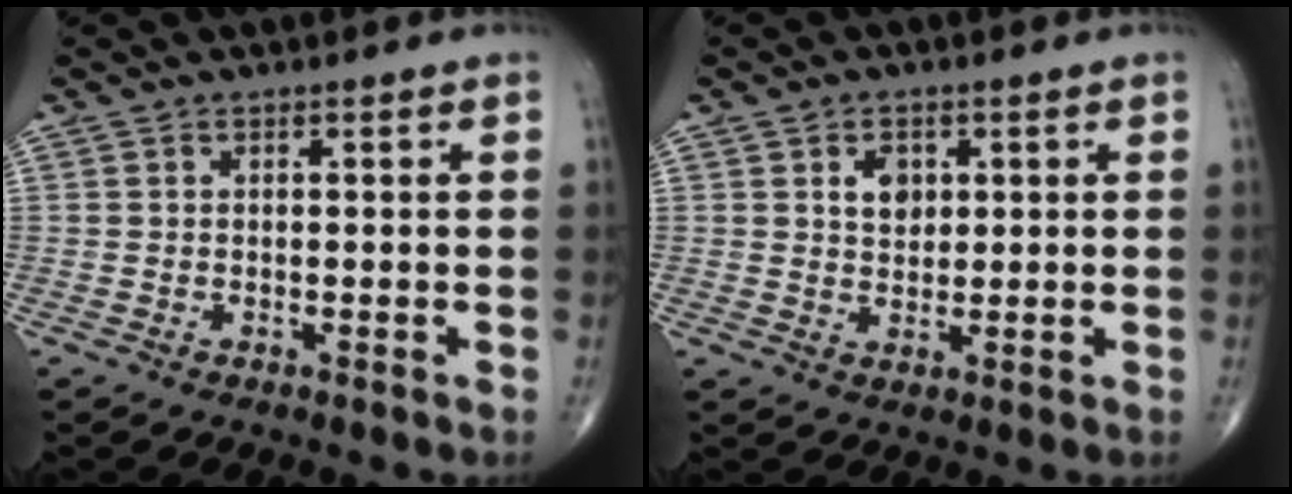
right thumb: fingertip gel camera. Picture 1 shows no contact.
{"total": 4.3, "force": [1.4, 3.1, 2.6], "torque": [-0.024, -0.008, 0.025]}